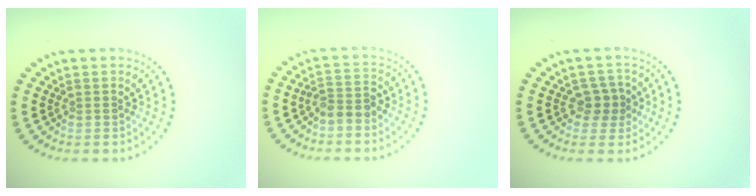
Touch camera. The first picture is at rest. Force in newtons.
{"total": 2.1, "press": 1.8, "slide": 1.0}
{"total": 2.2, "press": 2.0, "slide": 0.9}